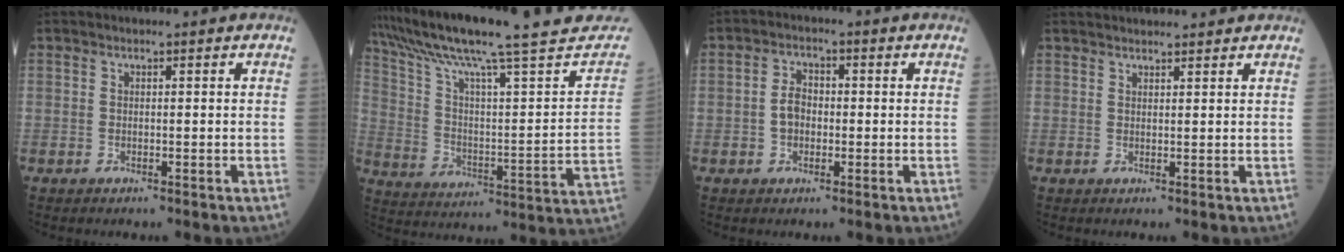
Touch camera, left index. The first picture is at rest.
{"total": 27.1, "force": [23.8, 0.7, 13.0], "torque": [-0.210, -0.059, 0.331]}
{"total": 3.5, "force": [-0.5, 2.4, 2.5], "torque": [-0.054, 0.013, -0.014]}
{"total": 6.8, "force": [6.4, 0.8, 2.0], "torque": [-0.023, 0.031, 0.081]}